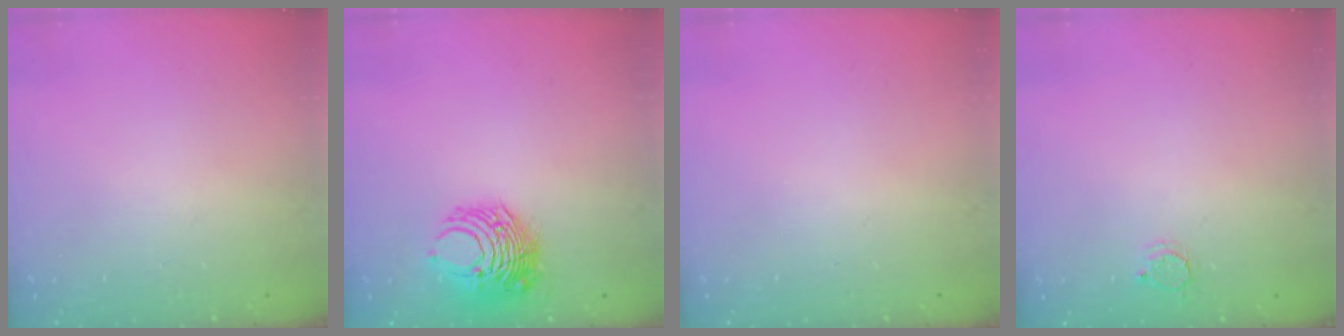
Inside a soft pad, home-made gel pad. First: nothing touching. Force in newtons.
{"total": 8.4, "press": 8.4, "slide": 0.5}
{"total": 0.0}
{"total": 2.7, "press": 2.7, "slide": 0.3}